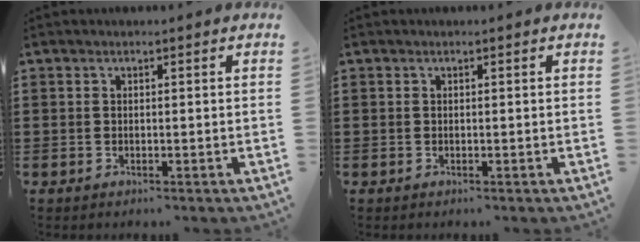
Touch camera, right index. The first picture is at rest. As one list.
[{"total": 0.0}]